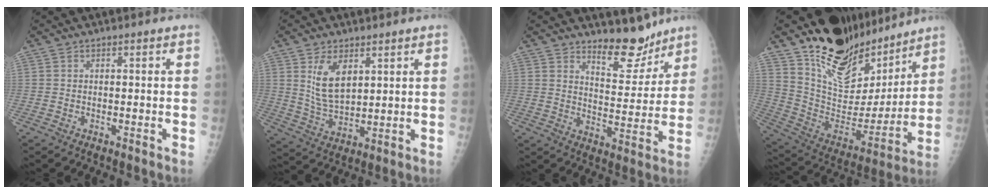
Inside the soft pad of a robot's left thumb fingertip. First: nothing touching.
{"total": 8.5, "force": [3.7, 4.5, 6.2], "torque": [-0.095, -0.025, 0.081]}
{"total": 9.1, "force": [7.9, 3.1, 3.4], "torque": [-0.020, -0.070, 0.130]}
{"total": 20.9, "force": [17.0, 9.2, 8.1], "torque": [-0.082, -0.112, 0.291]}